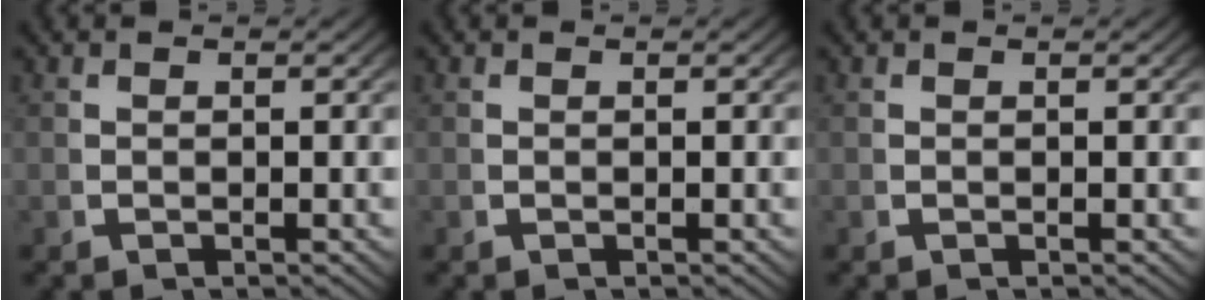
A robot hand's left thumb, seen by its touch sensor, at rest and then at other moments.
{"total": 0.0}
{"total": 0.0}